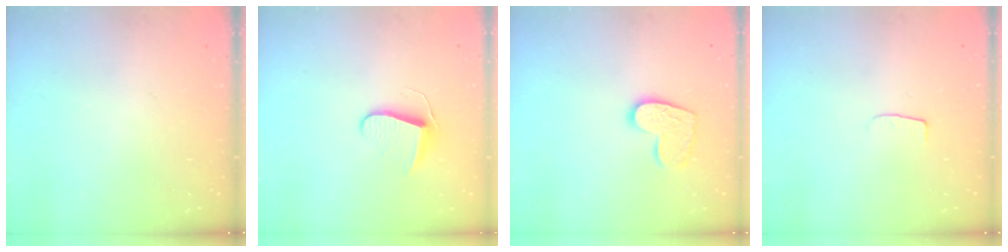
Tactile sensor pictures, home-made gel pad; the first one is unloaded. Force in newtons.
{"total": 7.0, "press": 7.0, "slide": 0.6}
{"total": 11.3, "press": 11.2, "slide": 0.7}
{"total": 4.0, "press": 4.0, "slide": 0.2}